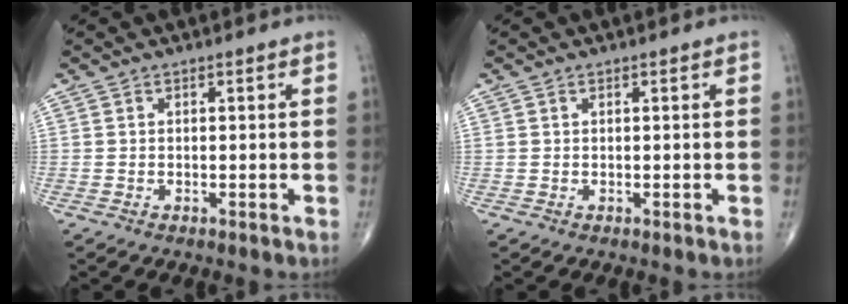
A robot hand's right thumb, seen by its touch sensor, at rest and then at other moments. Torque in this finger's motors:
{"motor_torque": [-0.21, -0.03, -0.14, 0.02, 0.01]}